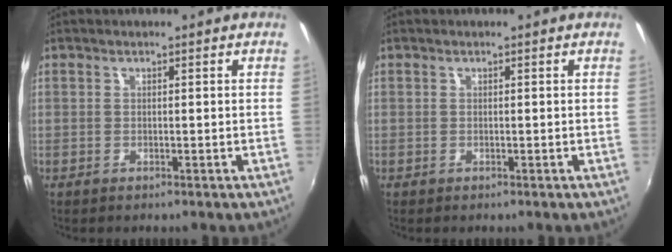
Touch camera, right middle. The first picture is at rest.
{"total": 0.0}